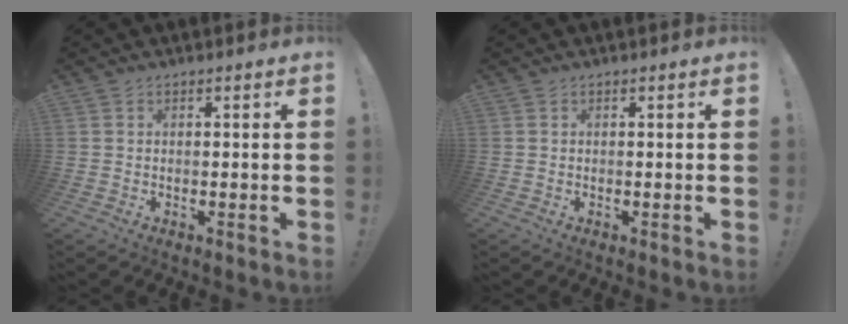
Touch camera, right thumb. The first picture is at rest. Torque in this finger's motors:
{"motor_torque": [-0.37, 0.15, 0.12, -0.15, -0.06]}